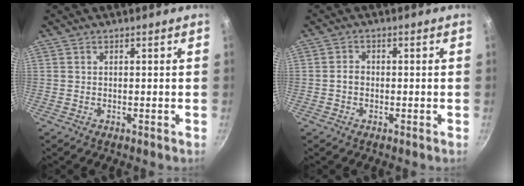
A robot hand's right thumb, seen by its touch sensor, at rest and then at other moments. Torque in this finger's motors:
{"motor_torque": [0.21, 0.14, 0.56, -0.41, -0.04]}